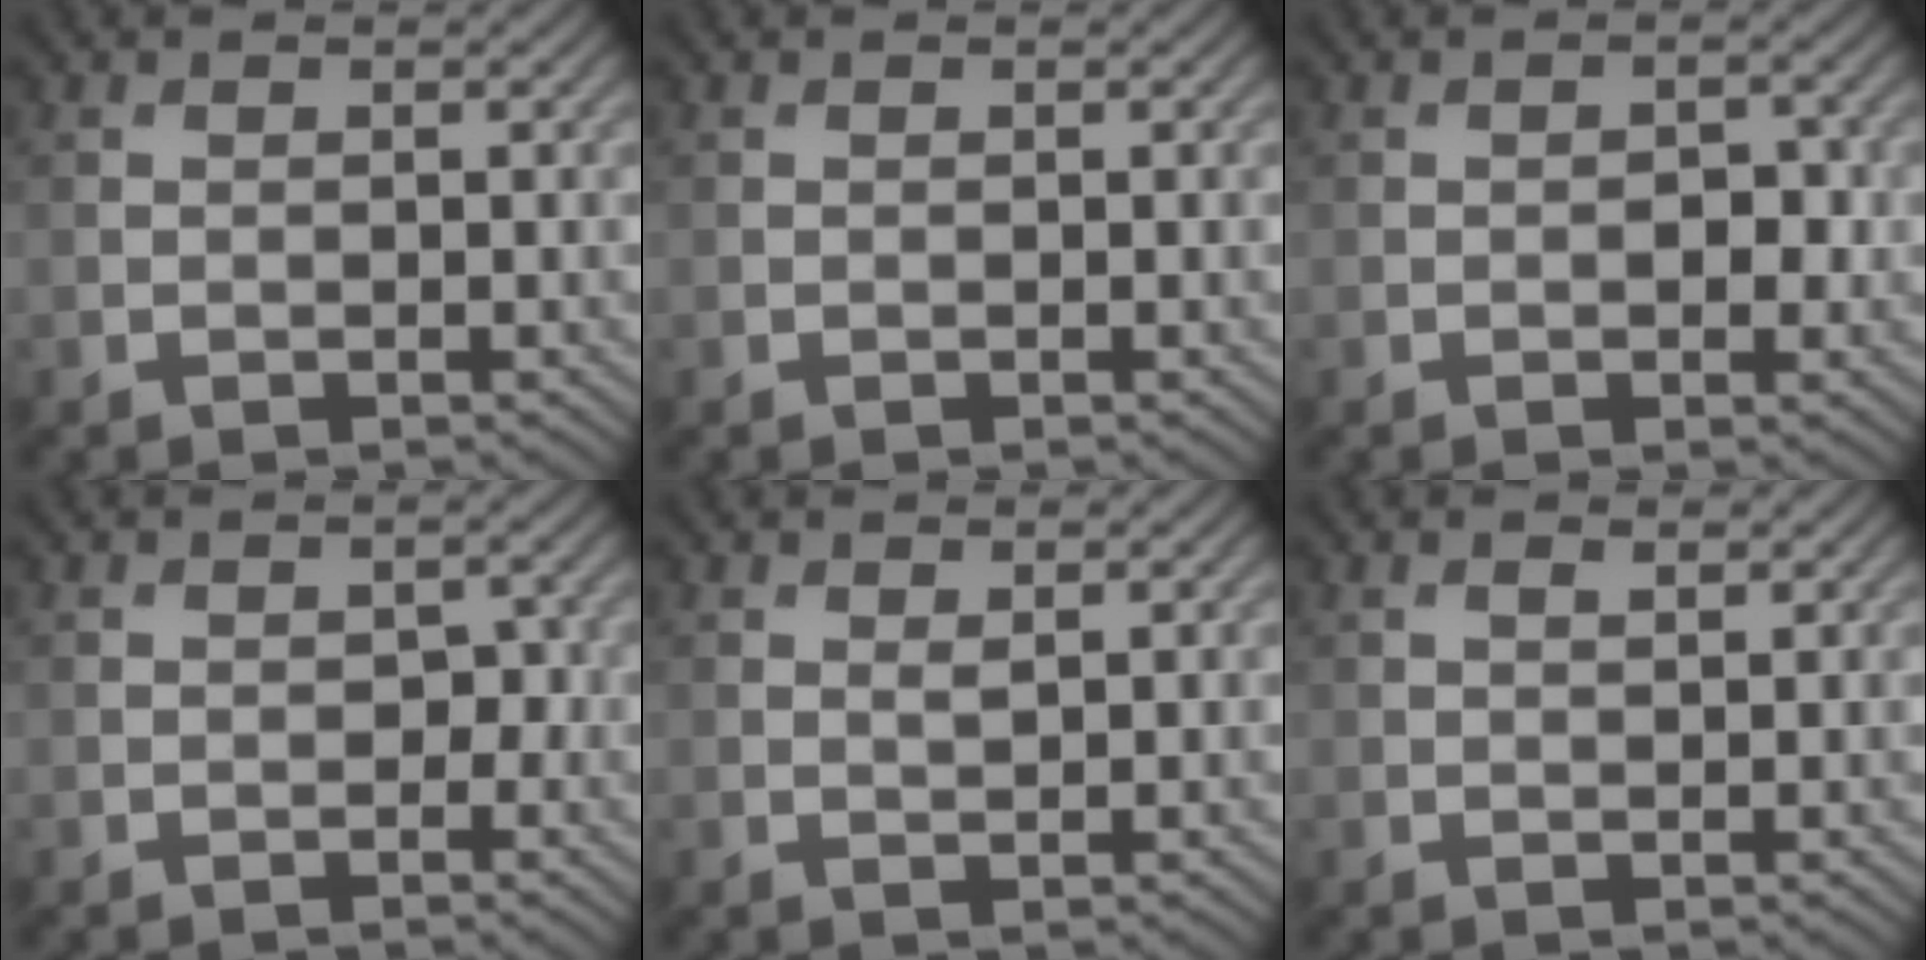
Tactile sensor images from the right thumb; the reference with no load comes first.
{"total": 0.0}
{"total": 2.4, "force": [-0.3, 1.4, 1.9], "torque": [-0.026, -0.003, -0.006]}
{"total": 1.5, "force": [-0.3, 1.1, 0.9], "torque": [-0.014, -0.005, -0.006]}
{"total": 0.7, "force": [0.5, 0.1, 0.4], "torque": [-0.010, -0.003, 0.009]}
{"total": 0.9, "force": [0.5, 0.2, 0.6], "torque": [-0.015, 0.001, 0.010]}